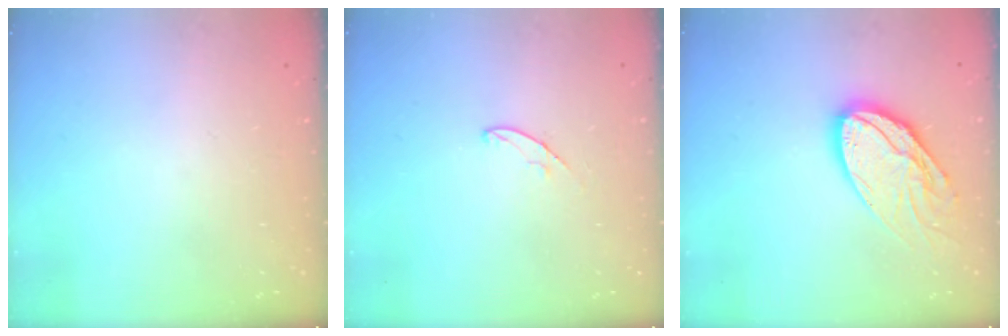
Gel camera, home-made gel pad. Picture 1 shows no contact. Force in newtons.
{"total": 4.2, "press": 4.2, "slide": 0.4}
{"total": 16.4, "press": 16.3, "slide": 1.4}